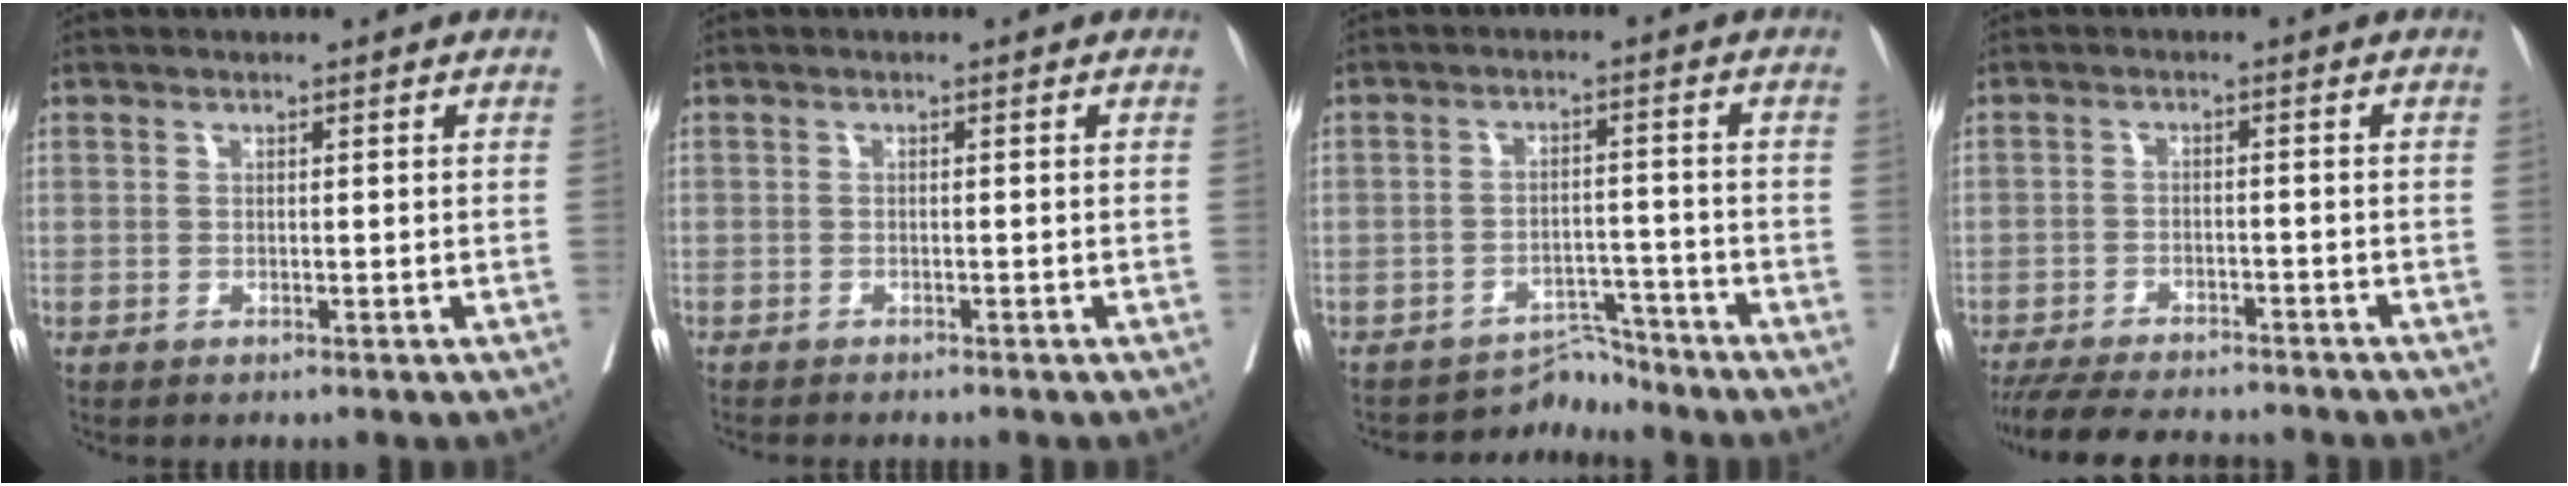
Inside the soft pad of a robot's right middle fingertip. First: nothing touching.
{"total": 3.6, "force": [-3.2, 0.3, 1.5], "torque": [-0.023, -0.007, -0.041]}
{"total": 4.0, "force": [-3.8, 0.4, -1.2], "torque": [0.017, 0.016, -0.056]}
{"total": 12.8, "force": [-11.5, 2.8, 4.9], "torque": [-0.093, -0.011, -0.163]}